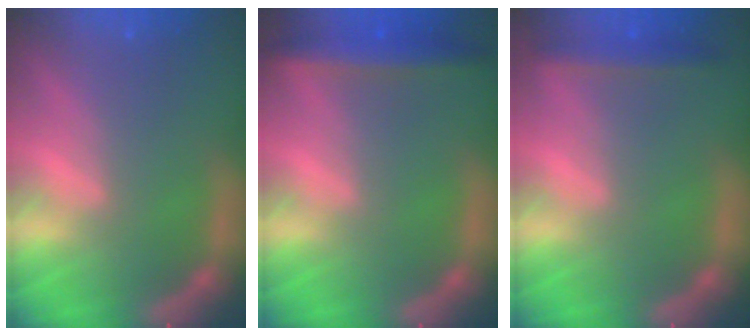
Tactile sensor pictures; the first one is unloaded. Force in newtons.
{"total": 4.0}
{"total": 2.4}